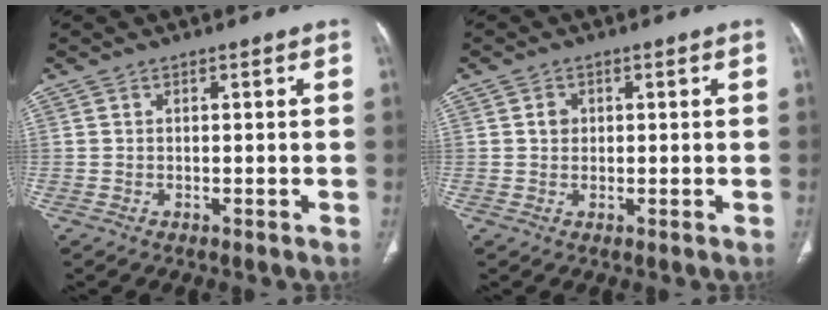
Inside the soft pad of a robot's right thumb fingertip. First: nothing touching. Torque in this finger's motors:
{"motor_torque": [0.08, 0.39, 0.29, 0.03, -0.01]}